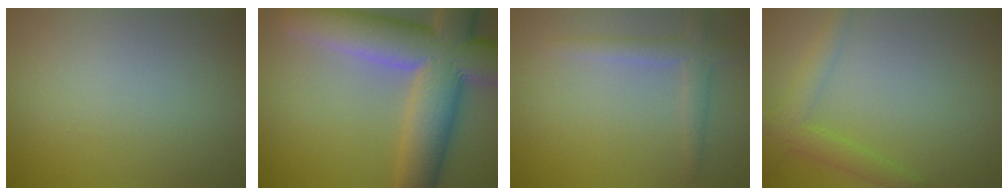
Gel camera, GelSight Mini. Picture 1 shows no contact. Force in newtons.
{"total": 12.5, "press": 12.5, "slide": 1.1}
{"total": 2.3, "press": 2.2, "slide": 0.1}
{"total": 2.9, "press": 2.9, "slide": 0.1}